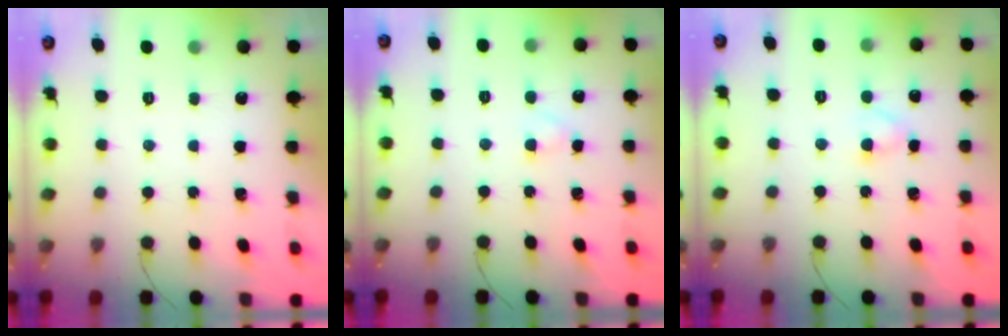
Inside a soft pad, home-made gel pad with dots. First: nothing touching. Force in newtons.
{"total": 1.8, "press": 1.5, "slide": 0.9}
{"total": 3.1, "press": 2.9, "slide": 1.0}